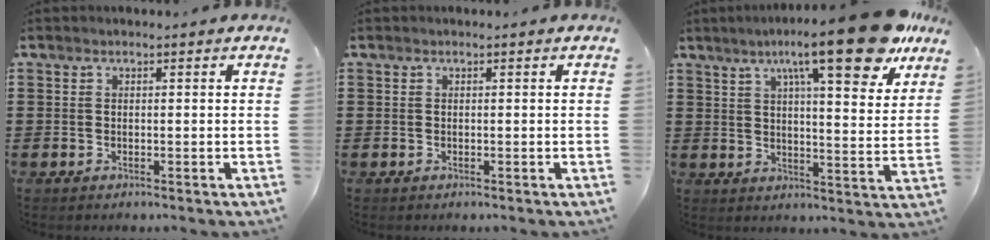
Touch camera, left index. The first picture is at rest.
{"total": 0.0}
{"total": 15.1, "force": [9.8, 2.1, 11.3], "torque": [-0.183, -0.033, 0.151]}